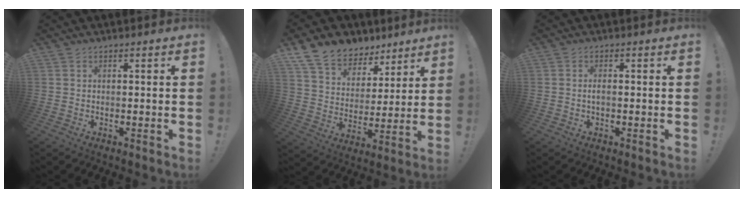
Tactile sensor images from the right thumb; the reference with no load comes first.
{"total": 12.4, "force": [9.4, 7.5, 3.0], "torque": [-0.062, -0.070, 0.178]}
{"total": 1.5, "force": [-0.4, 0.4, 1.4], "torque": [-0.029, 0.002, -0.006]}